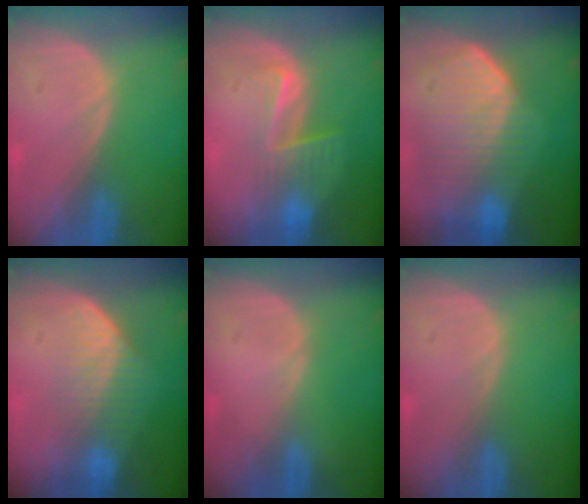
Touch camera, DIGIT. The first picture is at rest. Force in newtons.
{"total": 6.6, "press": 5.6, "slide": 3.5}
{"total": 10.7, "press": 9.4, "slide": 5.2}
{"total": 7.2, "press": 6.1, "slide": 3.8}
{"total": 0.0}
{"total": 0.0}